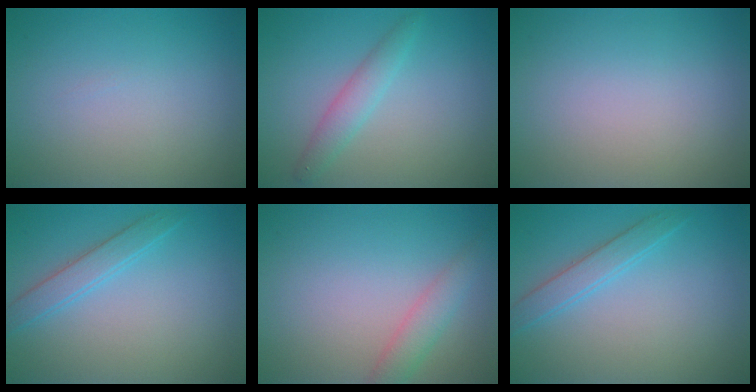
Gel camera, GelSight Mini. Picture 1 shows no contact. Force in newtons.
{"total": 2.1, "press": 2.1, "slide": 0.0}
{"total": 0.0}
{"total": 2.2, "press": 2.1, "slide": 0.2}
{"total": 2.2, "press": 2.2, "slide": 0.2}
{"total": 2.2, "press": 2.1, "slide": 0.2}